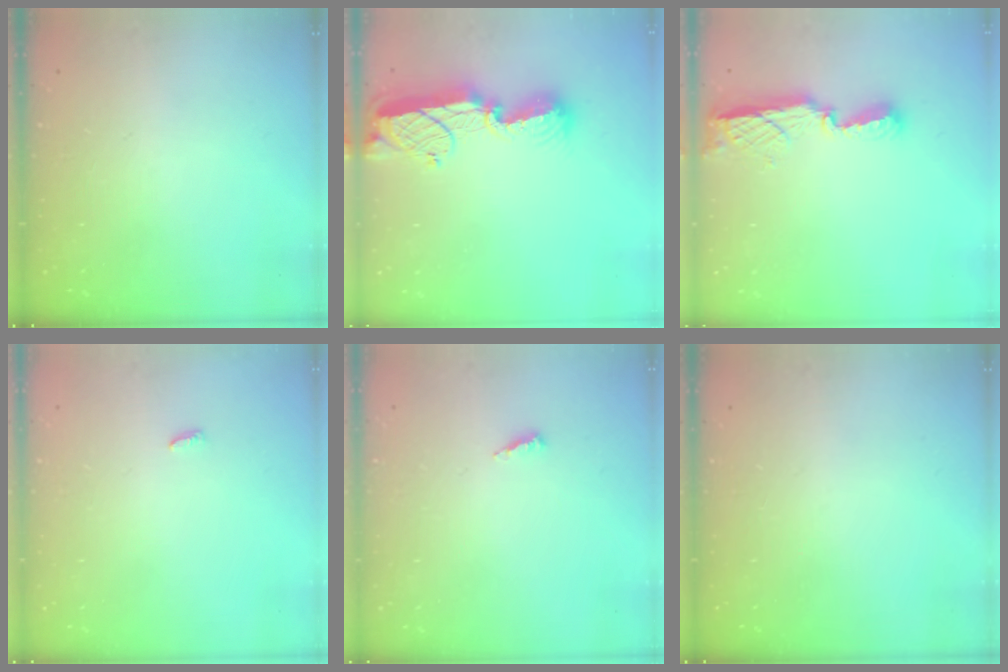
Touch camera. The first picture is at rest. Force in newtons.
{"total": 12.4, "press": 12.4, "slide": 1.0}
{"total": 7.6, "press": 7.6, "slide": 0.2}
{"total": 2.4, "press": 2.4, "slide": 0.2}
{"total": 3.9, "press": 3.9, "slide": 0.2}
{"total": 0.0}